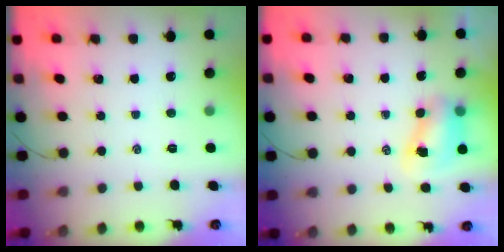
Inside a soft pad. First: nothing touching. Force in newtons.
{"total": 7.8, "press": 7.8, "slide": 1.0}